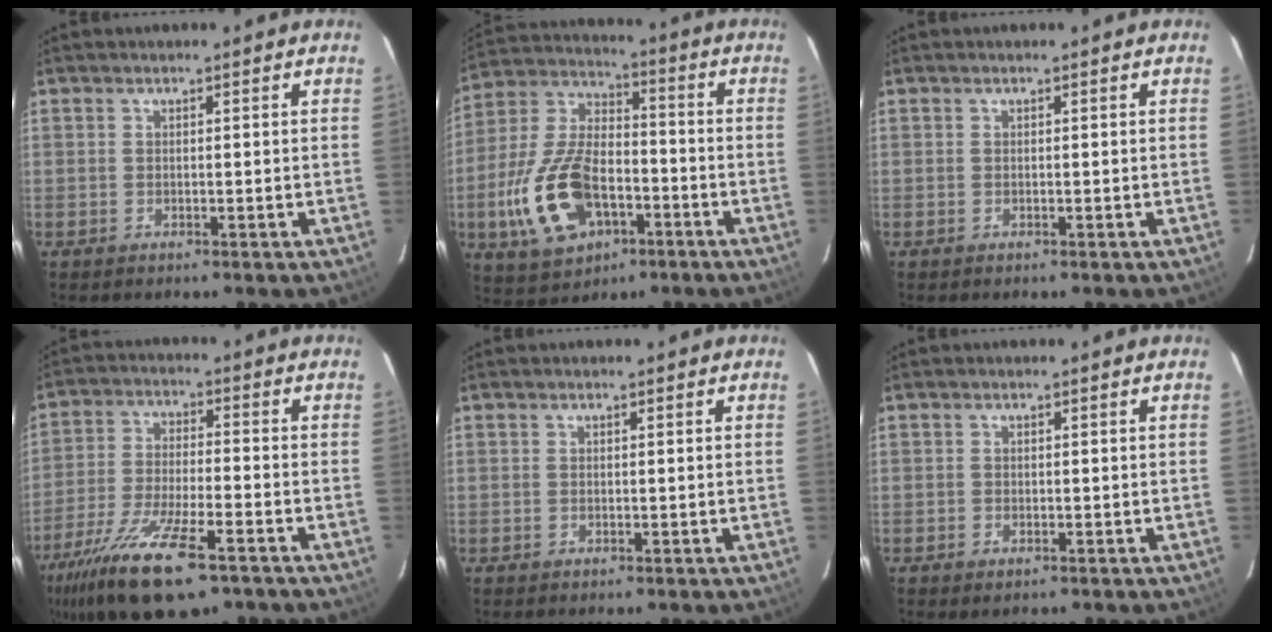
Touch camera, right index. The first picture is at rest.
{"total": 18.2, "force": [-6.4, 10.3, 13.6], "torque": [-0.303, -0.001, -0.106]}
{"total": 0.0}
{"total": 17.9, "force": [-11.7, 5.0, 12.7], "torque": [-0.260, -0.052, -0.211]}
{"total": 0.0}
{"total": 1.3, "force": [-0.8, 0.9, 0.6], "torque": [-0.011, -0.003, -0.013]}